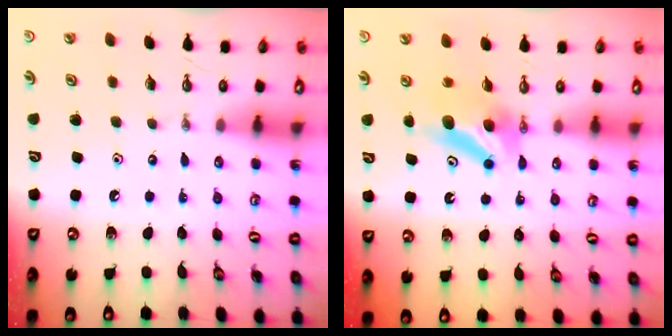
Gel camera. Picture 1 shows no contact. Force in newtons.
{"total": 6.6, "press": 6.5, "slide": 1.2}